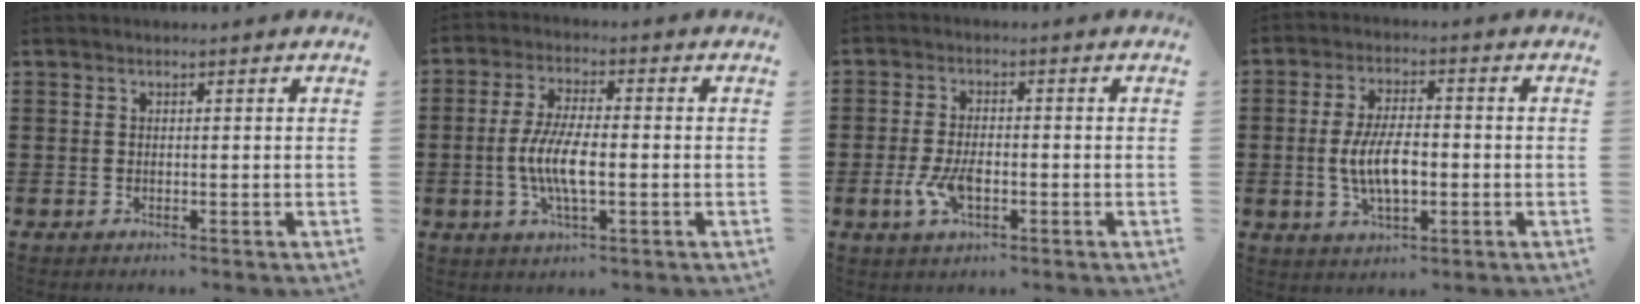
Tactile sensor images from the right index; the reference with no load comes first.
{"total": 7.1, "force": [-1.3, 2.1, 6.6], "torque": [-0.141, -0.004, -0.030]}
{"total": 5.1, "force": [-1.4, 2.4, 4.3], "torque": [-0.100, -0.004, -0.029]}
{"total": 7.5, "force": [-1.0, 3.2, 6.7], "torque": [-0.144, -0.002, -0.025]}